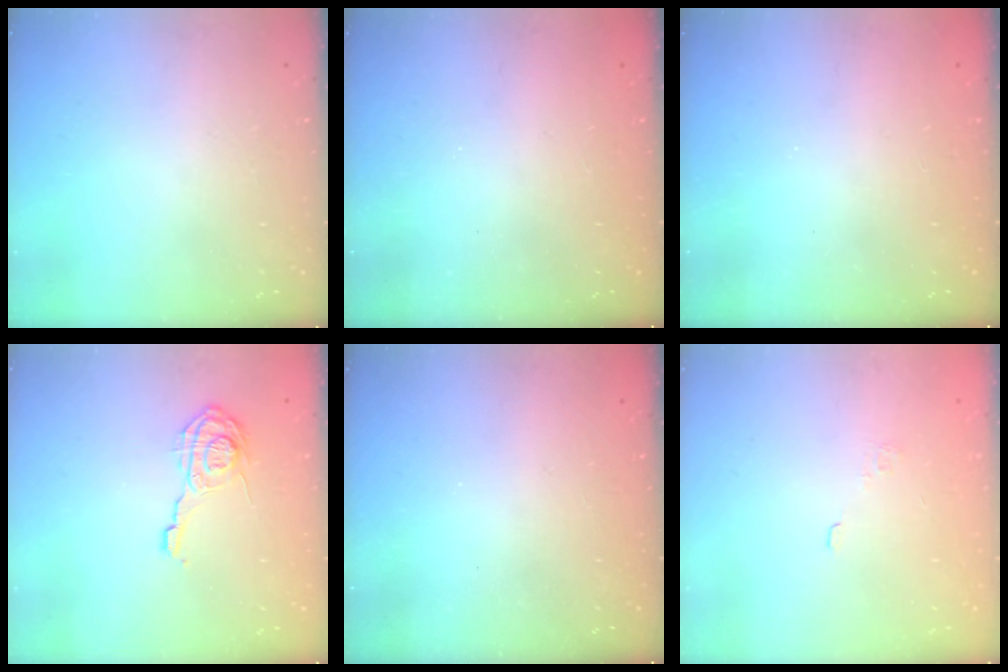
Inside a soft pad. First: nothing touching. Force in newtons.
{"total": 2.5, "press": 2.4, "slide": 0.8}
{"total": 2.4, "press": 2.3, "slide": 0.8}
{"total": 12.1, "press": 12.0, "slide": 0.7}
{"total": 1.5, "press": 1.4, "slide": 0.6}
{"total": 1.5, "press": 0.9, "slide": 1.3}